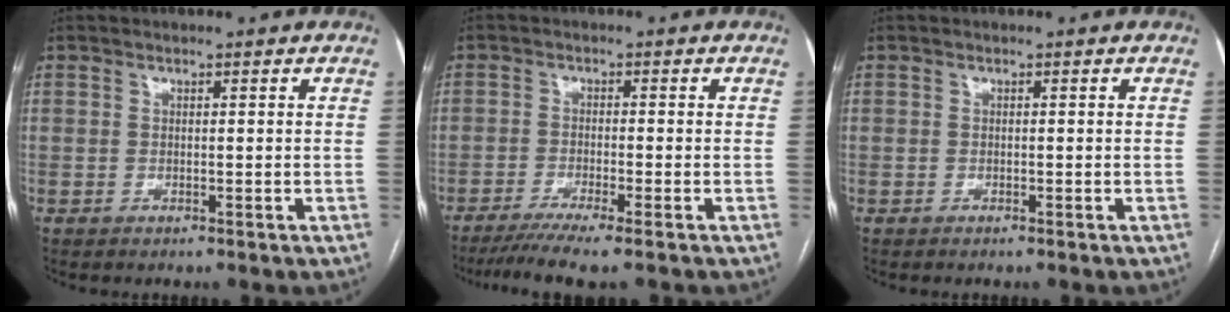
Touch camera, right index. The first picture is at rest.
{"total": 6.4, "force": [-5.0, -0.6, 4.0], "torque": [-0.062, -0.016, -0.084]}
{"total": 0.0}